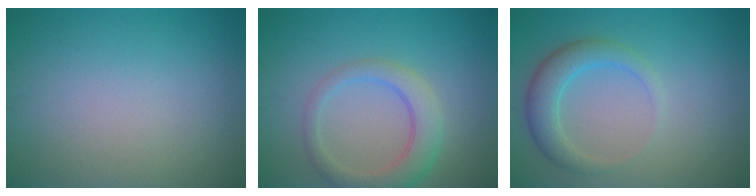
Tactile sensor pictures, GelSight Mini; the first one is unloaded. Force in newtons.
{"total": 4.1, "press": 4.0, "slide": 0.3}
{"total": 3.5, "press": 3.5, "slide": 0.1}